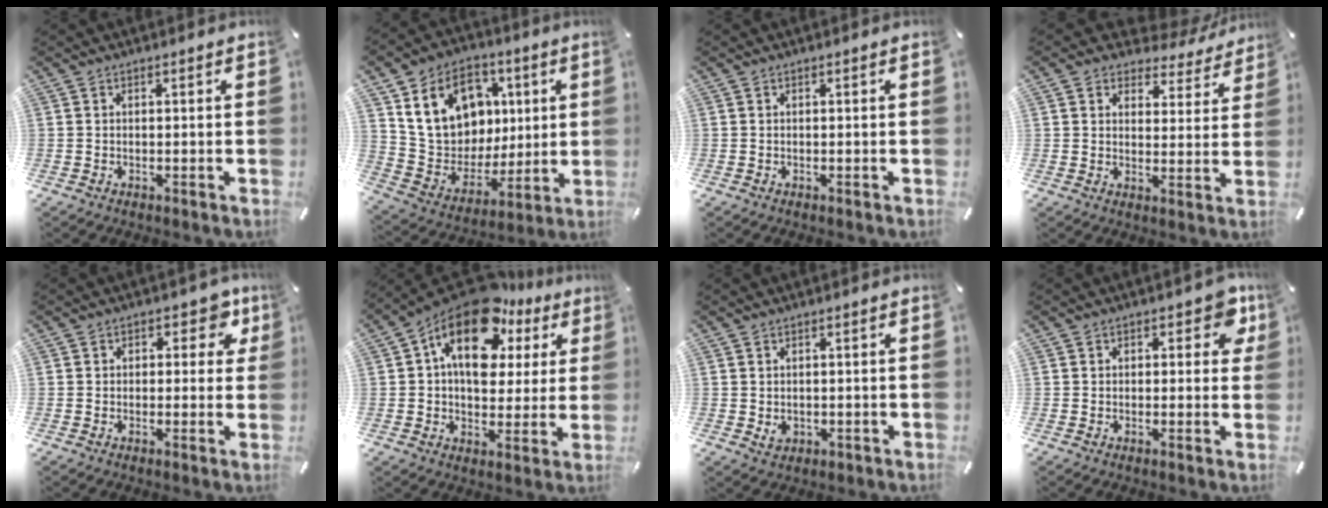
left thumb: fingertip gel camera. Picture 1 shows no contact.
{"total": 18.0, "force": [6.5, 14.6, 8.3], "torque": [-0.144, -0.011, 0.137]}
{"total": 0.0}
{"total": 5.0, "force": [3.8, 3.0, 0.9], "torque": [-0.007, -0.043, 0.060]}
{"total": 6.6, "force": [2.6, 4.4, 4.2], "torque": [-0.039, -0.003, 0.040]}
{"total": 19.0, "force": [9.0, 11.3, 12.3], "torque": [-0.219, -0.044, 0.157]}
{"total": 2.2, "force": [0.1, 2.1, 0.8], "torque": [0.002, -0.004, 0.000]}
{"total": 6.0, "force": [2.6, 3.6, 4.0], "torque": [-0.029, -0.006, 0.036]}